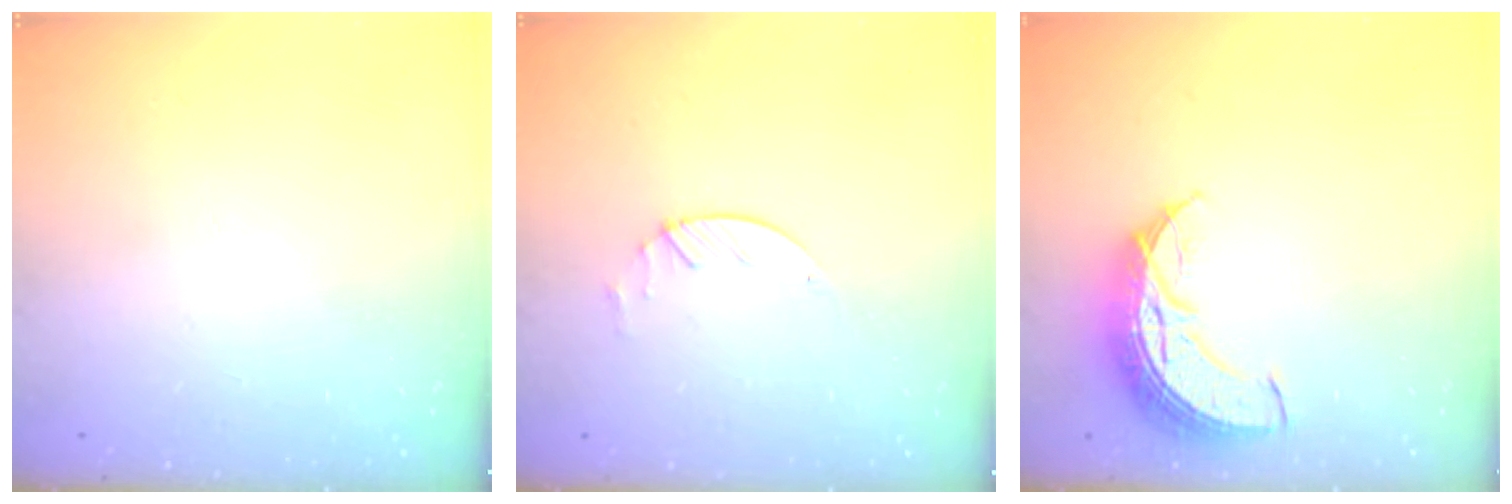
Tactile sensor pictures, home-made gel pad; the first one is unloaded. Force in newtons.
{"total": 1.9, "press": 1.9, "slide": 0.3}
{"total": 9.8, "press": 9.8, "slide": 0.9}